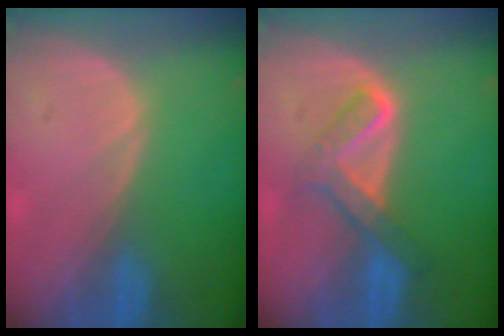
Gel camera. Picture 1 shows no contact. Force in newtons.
{"total": 5.3, "press": 5.3, "slide": 0.5}